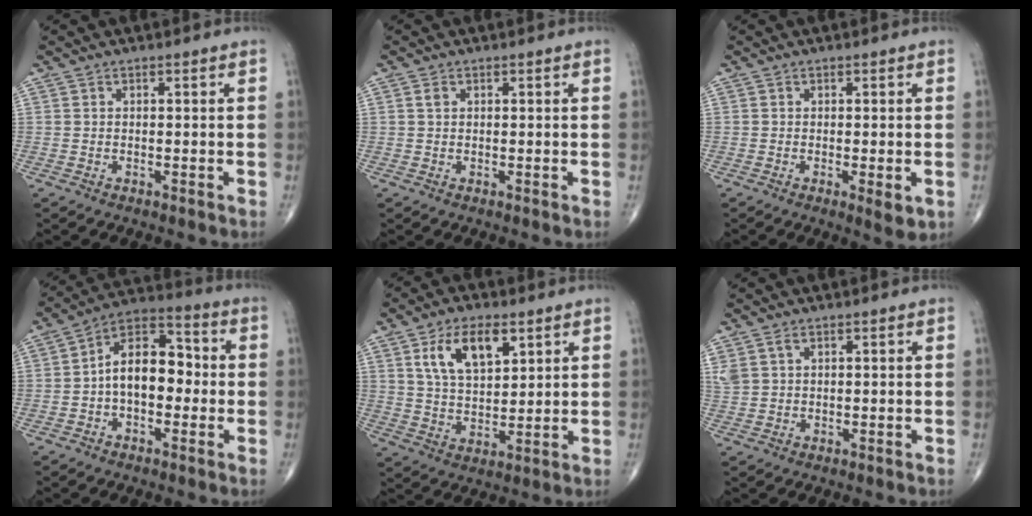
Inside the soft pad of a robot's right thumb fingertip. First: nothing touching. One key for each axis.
{"total": 1.0, "fx": 0.3, "fy": 0.8, "fz": 0.6, "tx": -0.009, "ty": 0.002, "tz": 0.006}
{"total": 3.2, "fx": -0.8, "fy": 0.9, "fz": 2.9, "tx": -0.047, "ty": -0.010, "tz": -0.011}
{"total": 12.0, "fx": -0.9, "fy": 7.4, "fz": 9.4, "tx": -0.130, "ty": 0.041, "tz": -0.028}
{"total": 10.9, "fx": 5.0, "fy": 5.6, "fz": 7.9, "tx": -0.125, "ty": -0.019, "tz": 0.098}
{"total": 3.0, "fx": 1.6, "fy": 1.8, "fz": 1.8, "tx": -0.054, "ty": 0.010, "tz": 0.043}